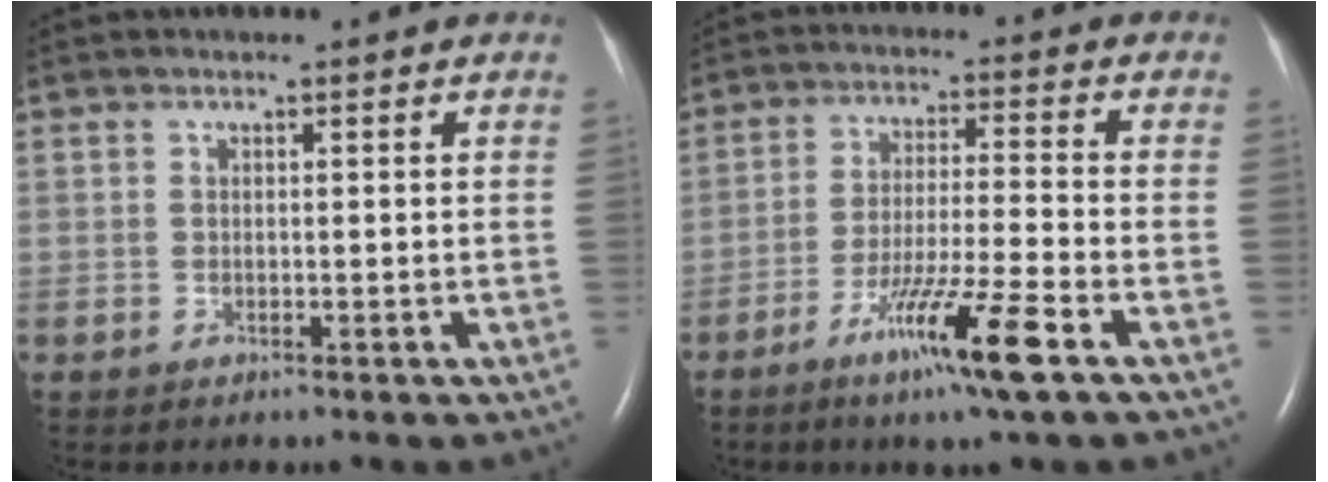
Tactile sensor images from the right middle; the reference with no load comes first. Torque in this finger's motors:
{"motor_torque": [1.27, -0.87, 0.67, 0.18]}